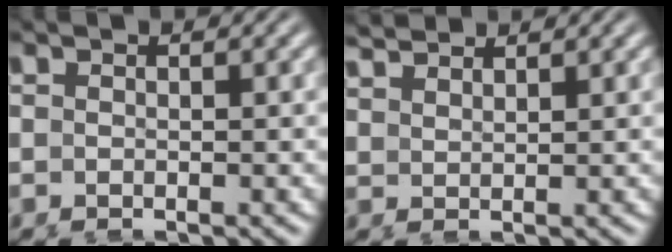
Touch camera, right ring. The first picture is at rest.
{"total": 2.2, "force": [2.1, 0.4, 0.3], "torque": [-0.002, 0.001, 0.043]}